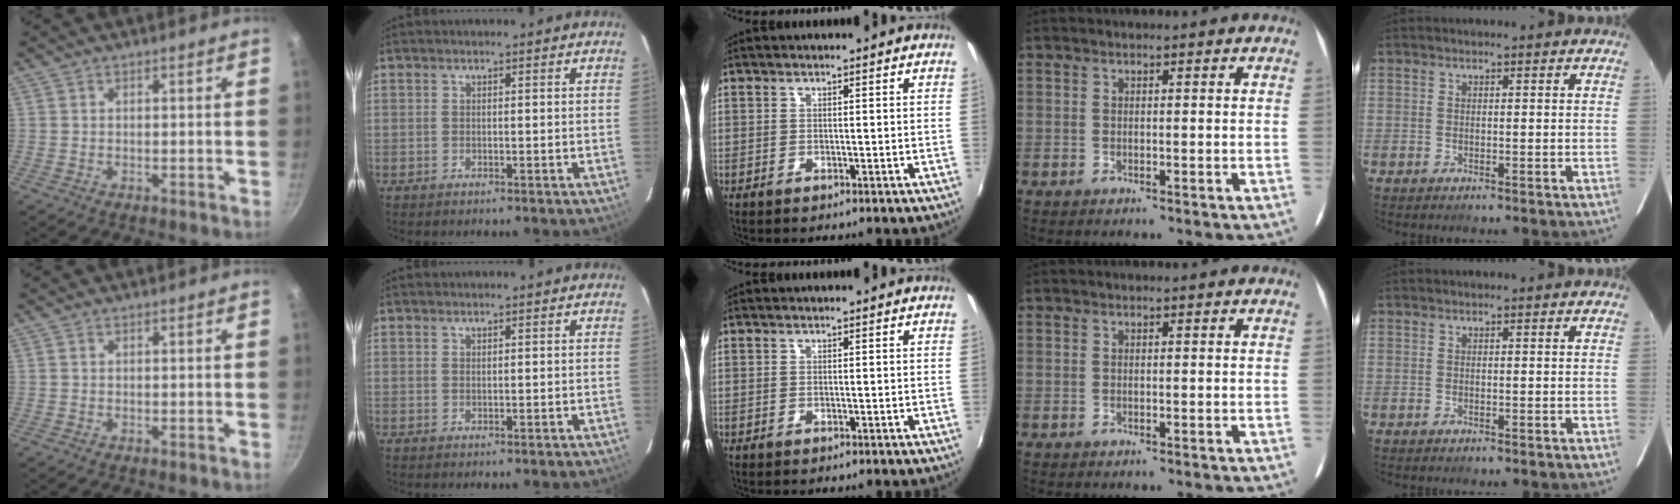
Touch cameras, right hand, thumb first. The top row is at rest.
{}